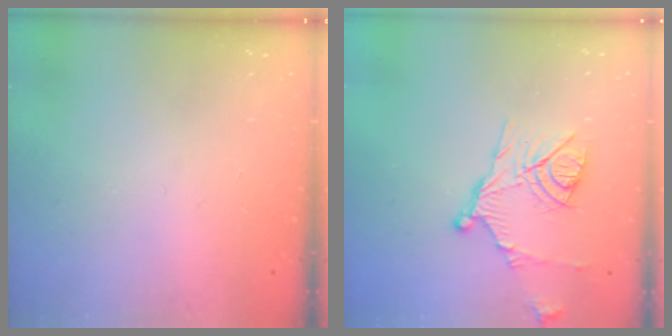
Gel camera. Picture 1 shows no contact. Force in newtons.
{"total": 12.8, "press": 12.8, "slide": 0.8}